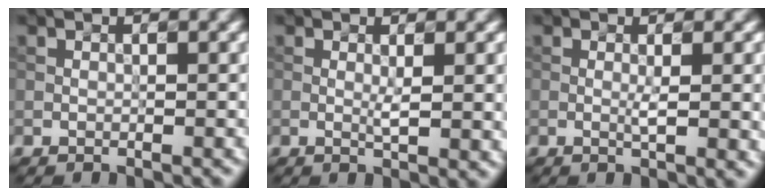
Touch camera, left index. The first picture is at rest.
{"total": 2.9, "force": [0.1, 0.4, 2.9], "torque": [-0.046, -0.001, 0.006]}
{"total": 3.3, "force": [-0.1, 0.6, 3.3], "torque": [-0.051, 0.001, 0.002]}